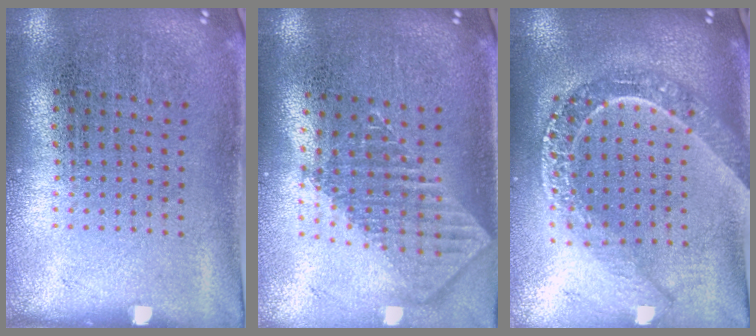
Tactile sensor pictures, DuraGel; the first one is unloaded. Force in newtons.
{"total": 1.9, "press": 1.5, "slide": 1.2}
{"total": 2.4, "press": 2.0, "slide": 1.3}